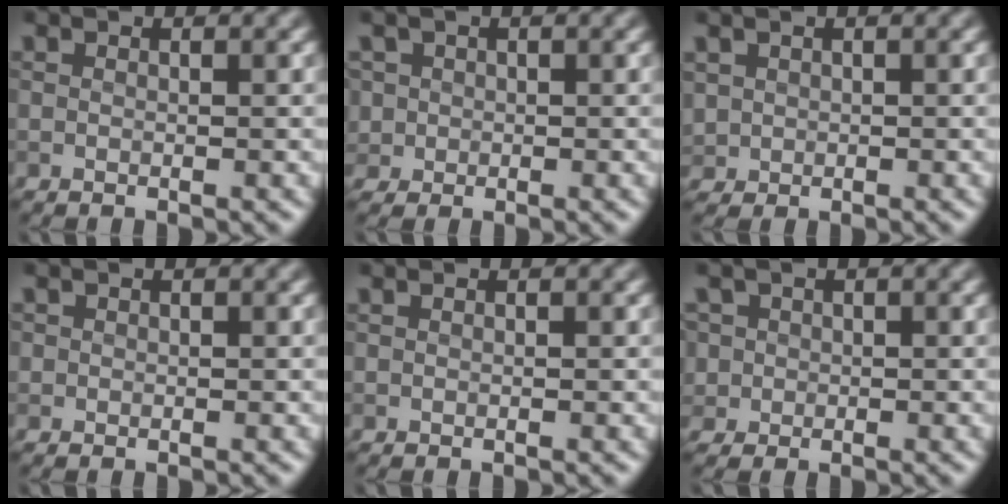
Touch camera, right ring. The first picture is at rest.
{"total": 2.3, "force": [0.3, 2.2, 0.4], "torque": [-0.007, 0.009, 0.010]}
{"total": 1.6, "force": [0.4, 1.6, 0.4], "torque": [-0.010, -0.002, 0.012]}
{"total": 0.5, "force": [0.1, 0.5, 0.0], "torque": [0.005, -0.001, 0.003]}
{"total": 0.0}
{"total": 3.1, "force": [0.6, 2.9, 0.8], "torque": [-0.012, 0.016, 0.009]}